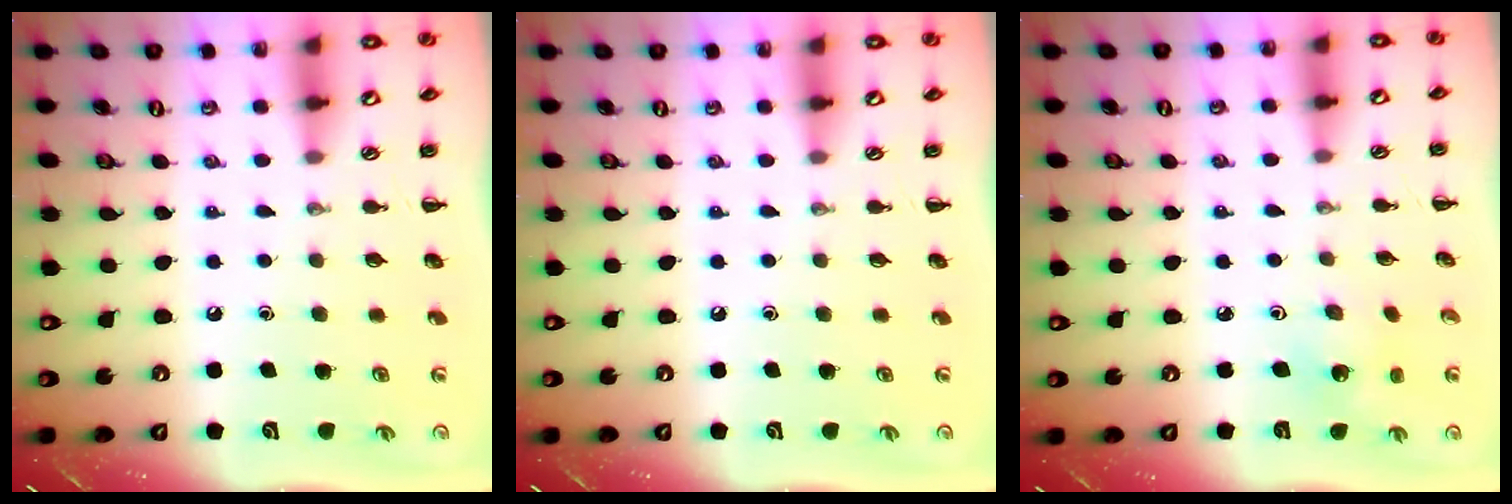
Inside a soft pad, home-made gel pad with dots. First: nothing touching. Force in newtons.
{"total": 0.0}
{"total": 1.8, "press": 1.6, "slide": 0.7}